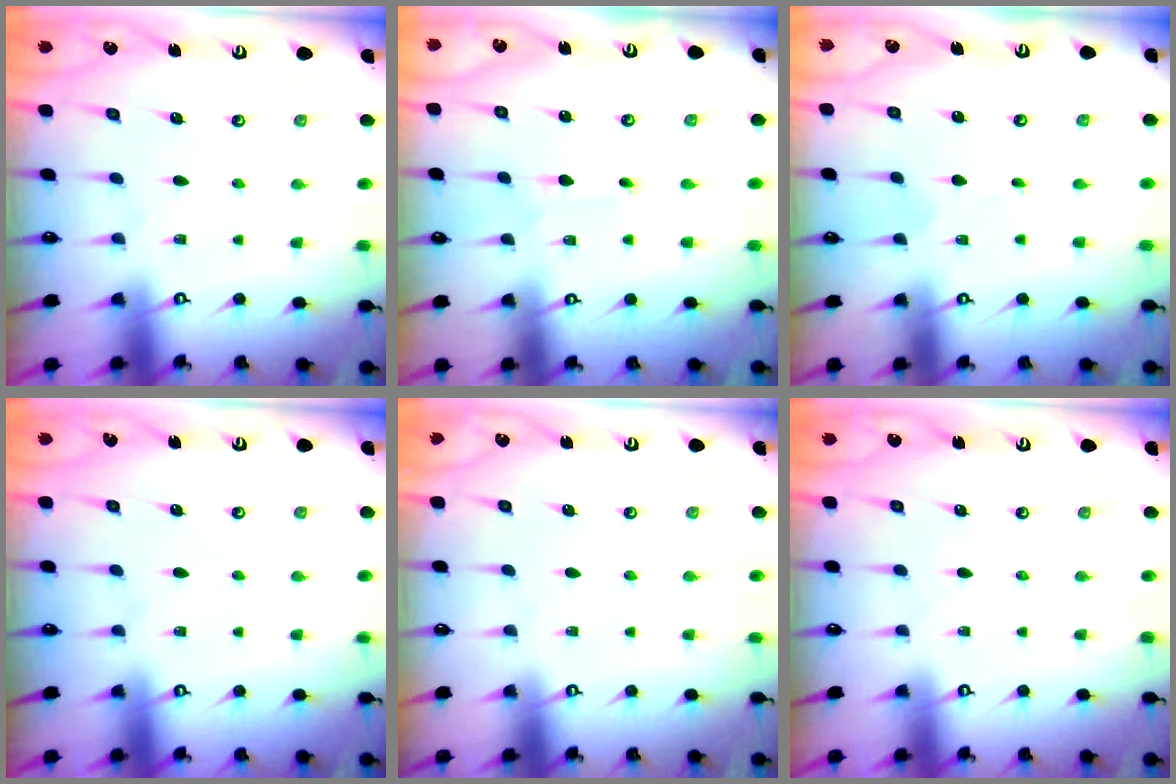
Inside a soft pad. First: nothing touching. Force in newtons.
{"total": 1.1, "press": 1.0, "slide": 0.1}
{"total": 0.0}
{"total": 0.0}
{"total": 0.0}
{"total": 0.0}